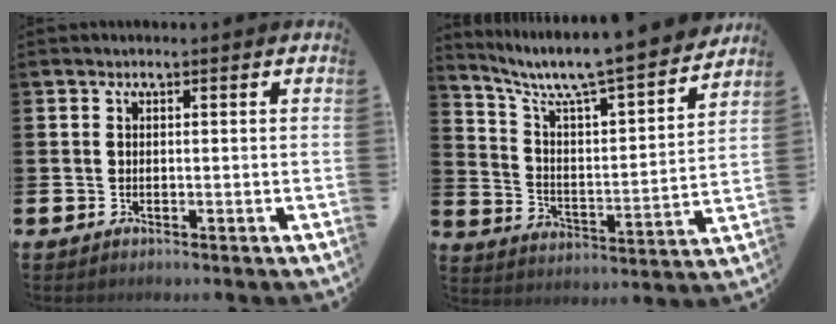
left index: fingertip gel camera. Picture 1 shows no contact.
{"total": 7.6, "force": [6.9, 0.5, 3.1], "torque": [-0.095, -0.059, 0.111]}